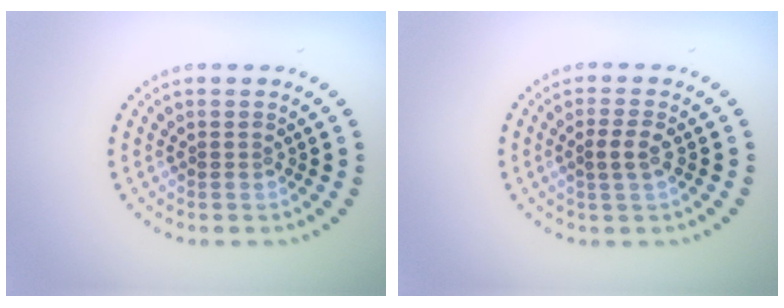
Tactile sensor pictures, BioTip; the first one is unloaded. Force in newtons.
{"total": 1.8, "press": 1.8, "slide": 0.6}